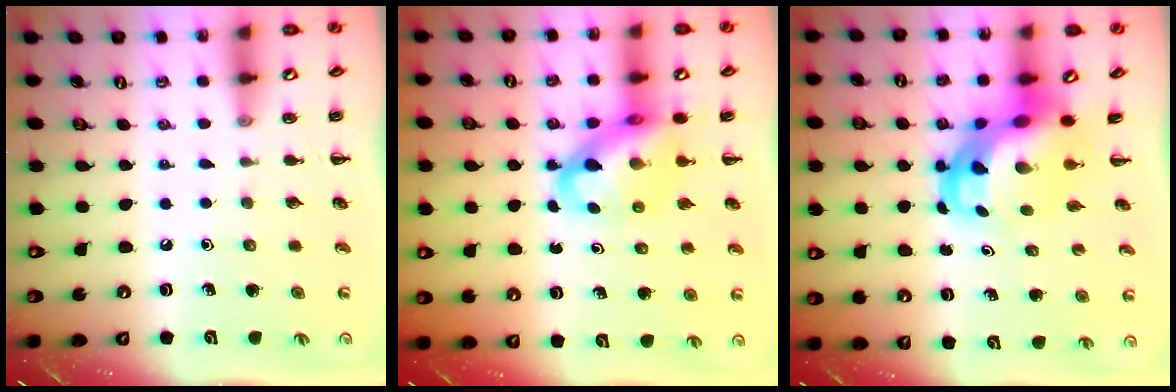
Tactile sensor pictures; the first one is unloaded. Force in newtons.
{"total": 10.9, "press": 10.5, "slide": 2.8}
{"total": 7.2, "press": 6.9, "slide": 2.1}